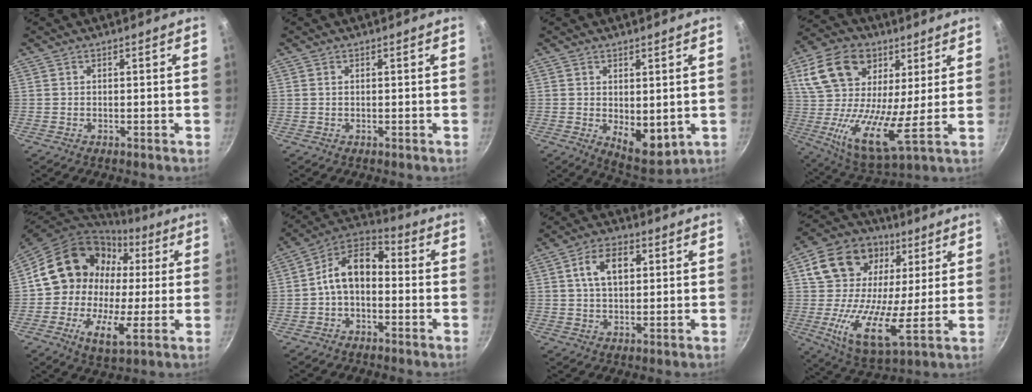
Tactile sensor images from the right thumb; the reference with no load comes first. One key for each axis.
{"total": 0.0}
{"total": 7.8, "fx": 0.2, "fy": 4.3, "fz": 6.5, "tx": -0.070, "ty": -0.023, "tz": 0.018}
{"total": 20.2, "fx": 7.1, "fy": 11.6, "fz": 14.9, "tx": -0.266, "ty": -0.027, "tz": 0.109}
{"total": 20.4, "fx": 2.8, "fy": 15.5, "fz": 13.0, "tx": -0.198, "ty": 0.030, "tz": 0.034}
{"total": 10.9, "fx": -1.1, "fy": 7.0, "fz": 8.3, "tx": -0.125, "ty": 0.051, "tz": -0.040}
{"total": 7.7, "fx": 1.9, "fy": 4.7, "fz": 5.7, "tx": -0.082, "ty": 0.010, "tz": 0.029}
{"total": 20.0, "fx": 5.5, "fy": 13.6, "fz": 13.6, "tx": -0.223, "ty": -0.013, "tz": 0.080}